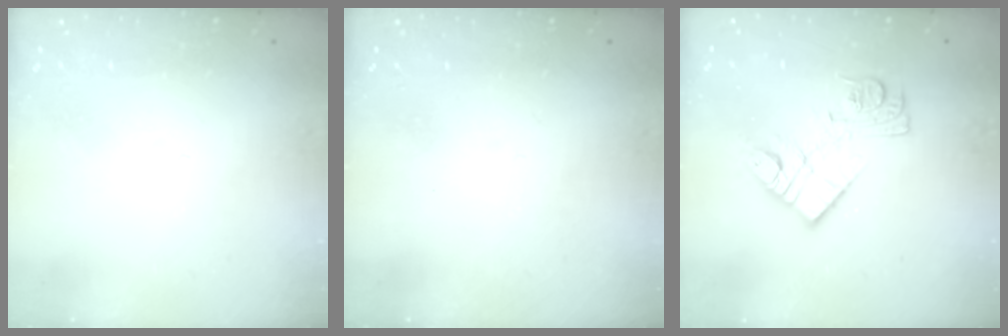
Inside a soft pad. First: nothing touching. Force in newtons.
{"total": 0.0}
{"total": 11.8, "press": 11.8, "slide": 0.7}